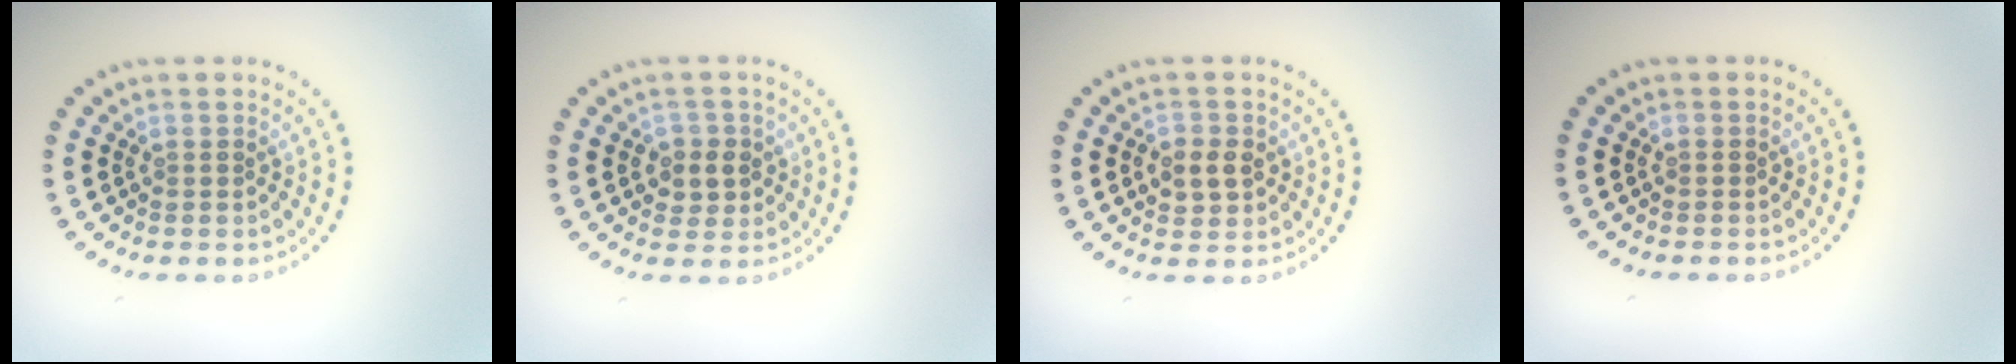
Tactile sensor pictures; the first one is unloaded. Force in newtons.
{"total": 2.3, "press": 2.2, "slide": 0.7}
{"total": 2.6, "press": 2.5, "slide": 0.5}
{"total": 0.0}